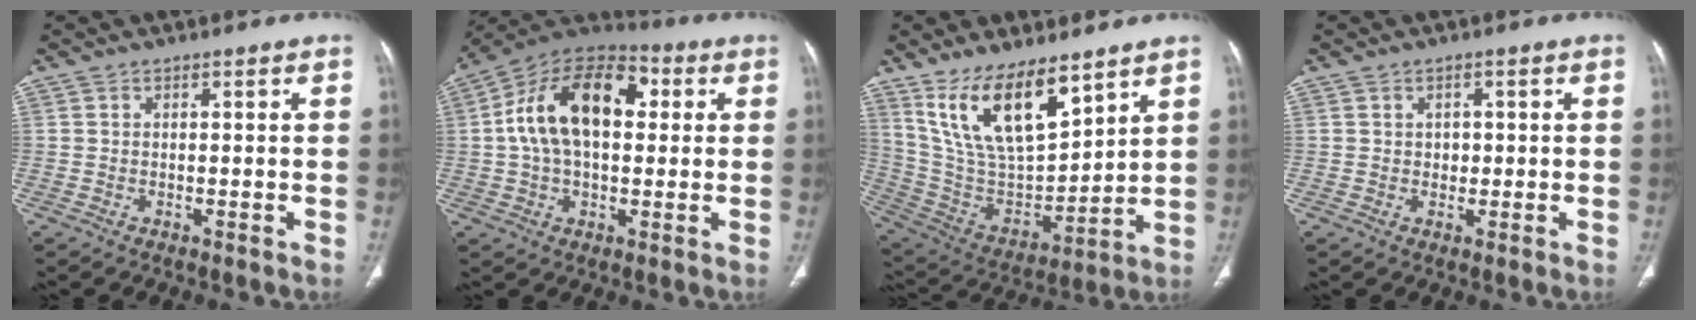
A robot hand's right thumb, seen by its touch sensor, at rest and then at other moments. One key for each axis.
{"total": 18.2, "fx": 2.9, "fy": 10.9, "fz": 14.3, "tx": -0.232, "ty": 0.033, "tz": 0.042}
{"total": 18.1, "fx": 11.6, "fy": 7.1, "fz": 11.9, "tx": -0.183, "ty": -0.059, "tz": 0.239}
{"total": 2.0, "fx": 0.4, "fy": 1.6, "fz": 1.1, "tx": -0.004, "ty": 0.000, "tz": 0.007}